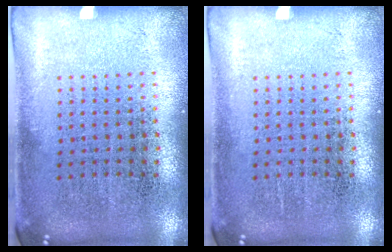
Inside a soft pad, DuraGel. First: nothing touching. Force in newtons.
{"total": 0.0}